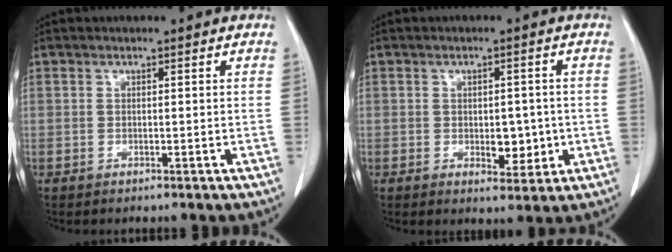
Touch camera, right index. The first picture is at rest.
{"total": 4.7, "force": [-0.8, 2.6, 3.9], "torque": [-0.041, -0.001, -0.003]}